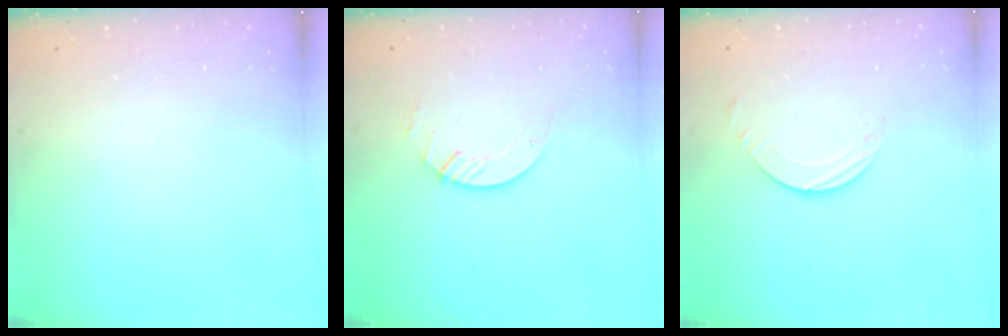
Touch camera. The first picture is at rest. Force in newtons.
{"total": 3.9, "press": 3.9, "slide": 0.4}
{"total": 1.9, "press": 1.9, "slide": 0.2}